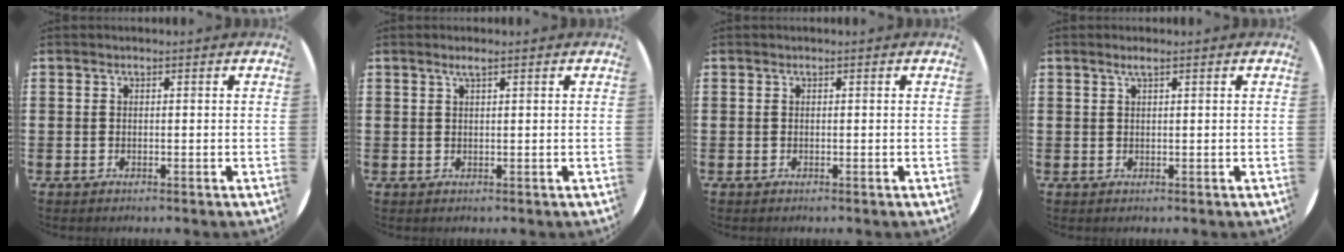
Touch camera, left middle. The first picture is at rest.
{"total": 1.4, "force": [1.0, 0.0, 1.0], "torque": [-0.018, 0.003, 0.016]}
{"total": 0.0}
{"total": 1.2, "force": [0.7, 0.0, 0.9], "torque": [-0.017, 0.003, 0.012]}